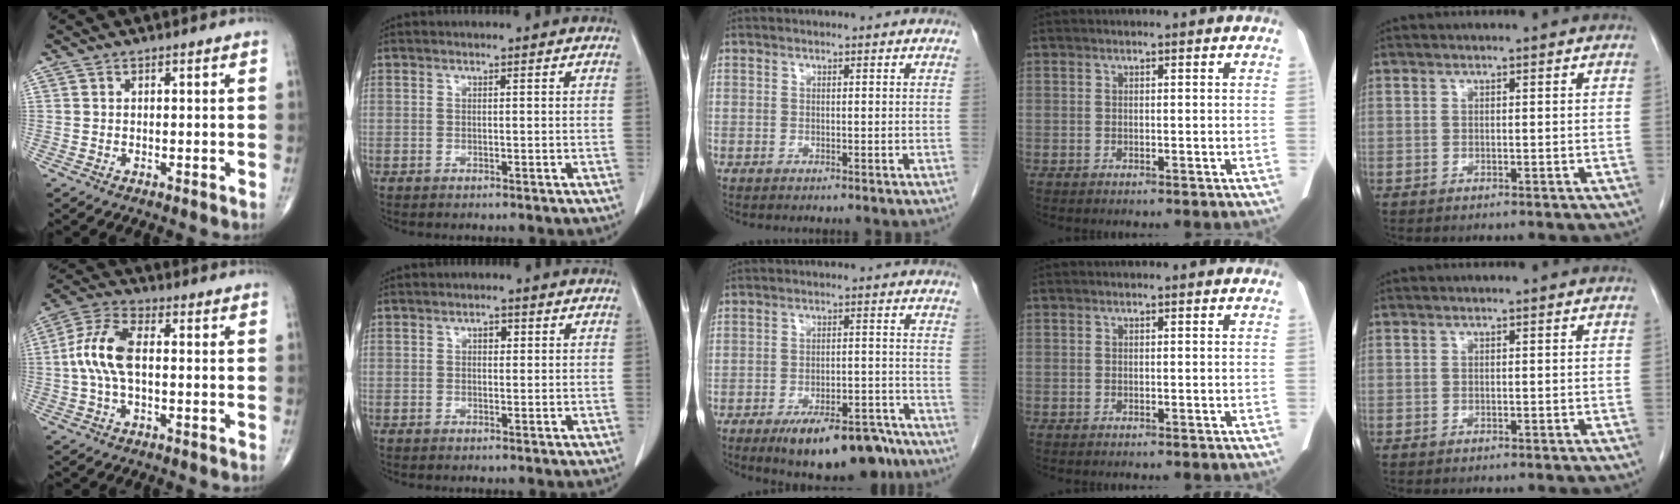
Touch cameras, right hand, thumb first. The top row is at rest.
{"thumb": {"total": 9.6, "force": [0.0, 4.7, 8.4], "torque": [-0.190, 0.026, -0.004]}, "index": {"total": 1.5, "force": [0.4, 0.9, 1.1], "torque": [-0.015, 0.004, 0.005]}, "middle": {"total": 12.7, "force": [-9.4, 4.5, 7.4], "torque": [-0.085, 0.012, -0.138]}}